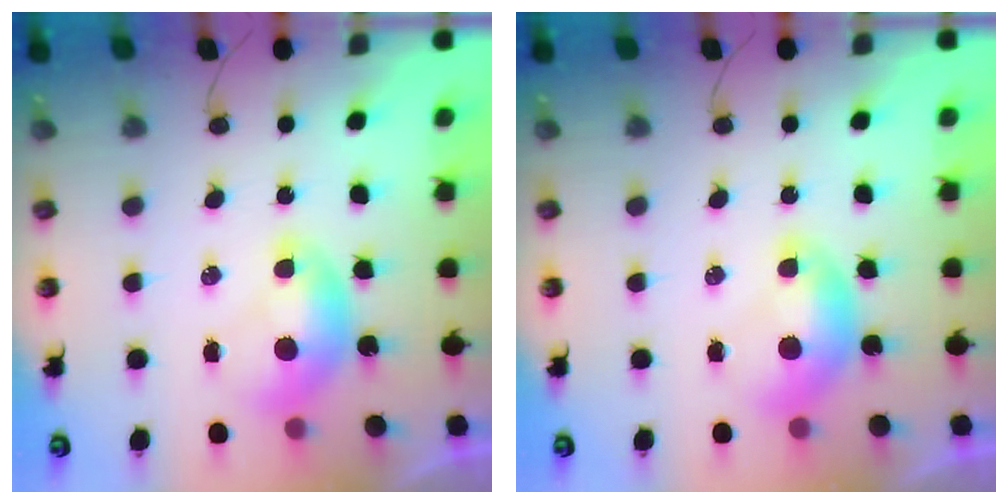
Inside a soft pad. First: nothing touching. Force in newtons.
{"total": 0.0}